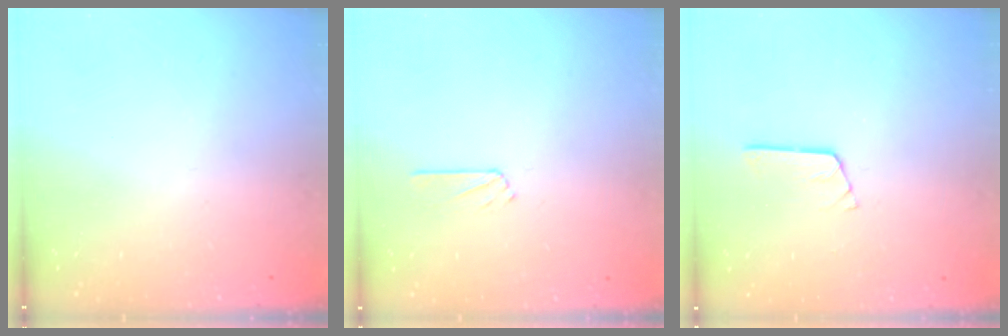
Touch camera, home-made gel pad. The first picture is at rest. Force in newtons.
{"total": 2.5, "press": 2.5, "slide": 0.2}
{"total": 2.3, "press": 2.3, "slide": 0.3}